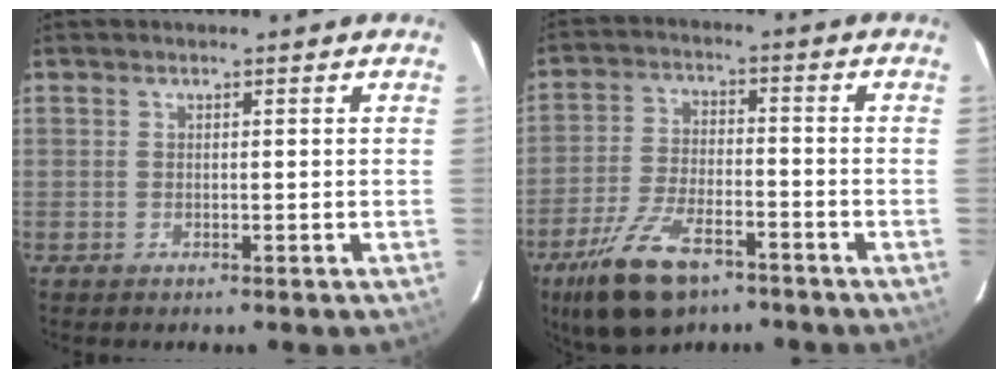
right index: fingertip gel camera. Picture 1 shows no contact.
{"total": 13.3, "force": [-8.6, 5.6, 8.4], "torque": [-0.189, -0.021, -0.157]}